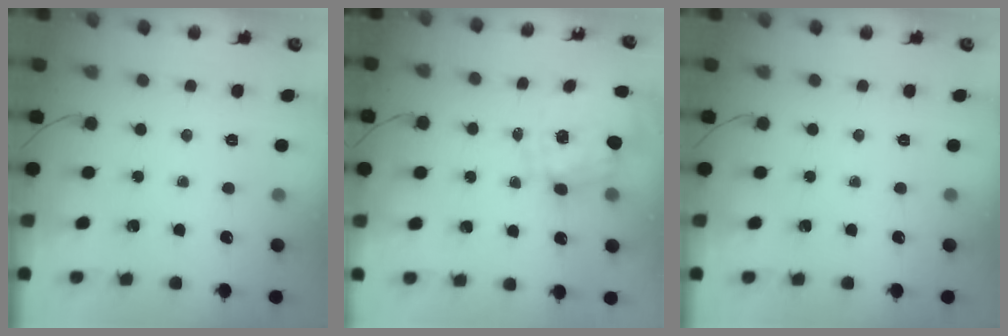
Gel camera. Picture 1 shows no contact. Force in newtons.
{"total": 2.3, "press": 2.1, "slide": 1.1}
{"total": 0.0}